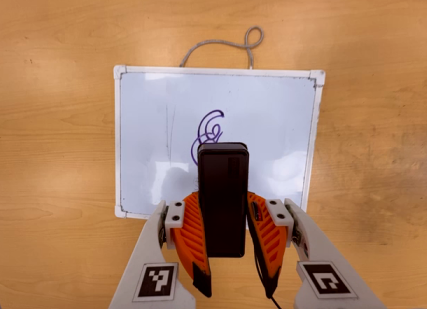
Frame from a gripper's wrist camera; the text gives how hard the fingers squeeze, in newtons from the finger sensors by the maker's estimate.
{"total": 7.4, "left": 5.8, "right": 9.0}